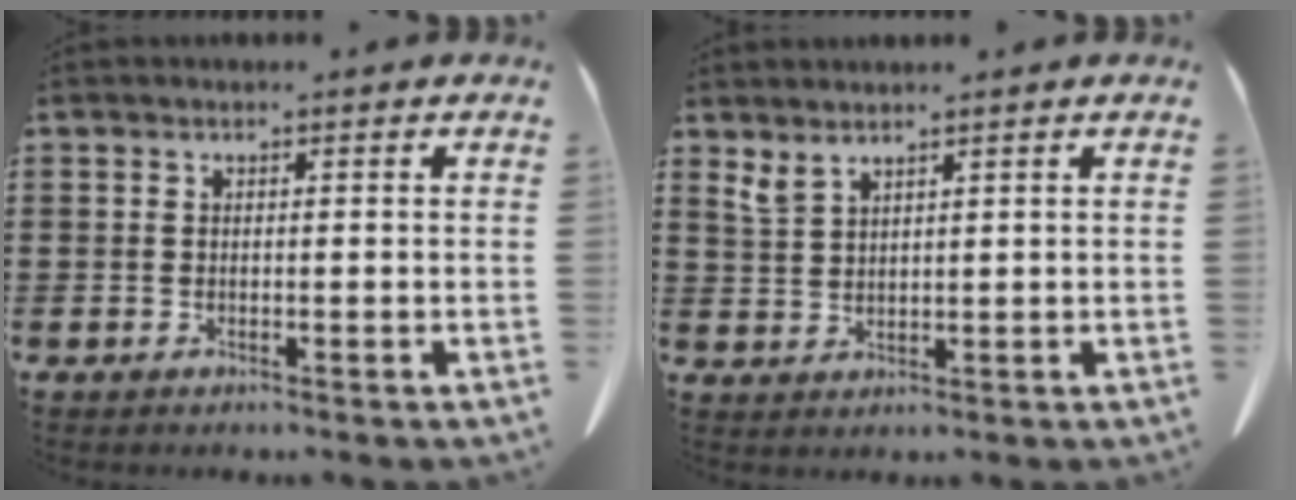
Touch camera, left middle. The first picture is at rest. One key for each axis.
{"total": 2.4, "fx": 2.1, "fy": 0.4, "fz": 1.1, "tx": -0.029, "ty": 0.000, "tz": 0.042}